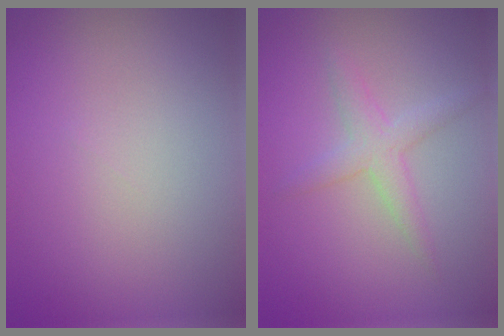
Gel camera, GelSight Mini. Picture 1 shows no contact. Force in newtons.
{"total": 2.4, "press": 2.4, "slide": 0.0}